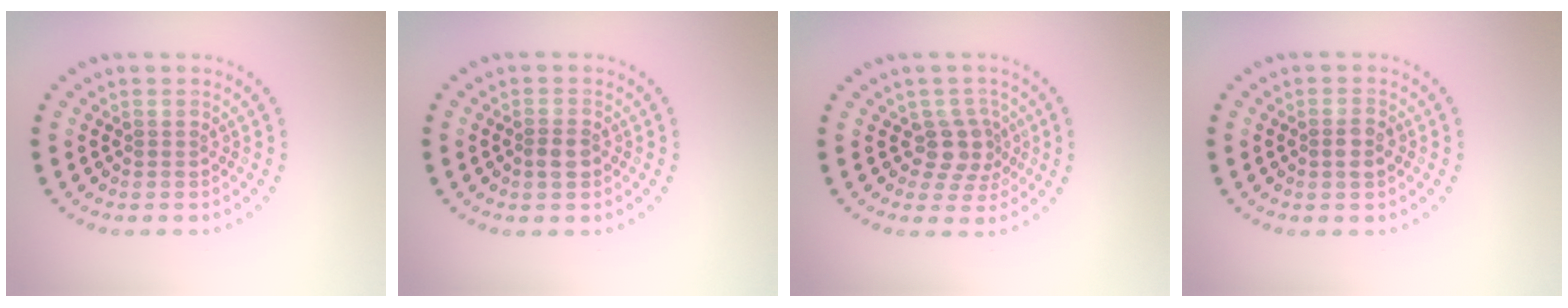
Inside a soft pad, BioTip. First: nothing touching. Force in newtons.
{"total": 1.7, "press": 1.6, "slide": 0.6}
{"total": 2.9, "press": 2.2, "slide": 1.8}
{"total": 1.6, "press": 1.6, "slide": 0.5}